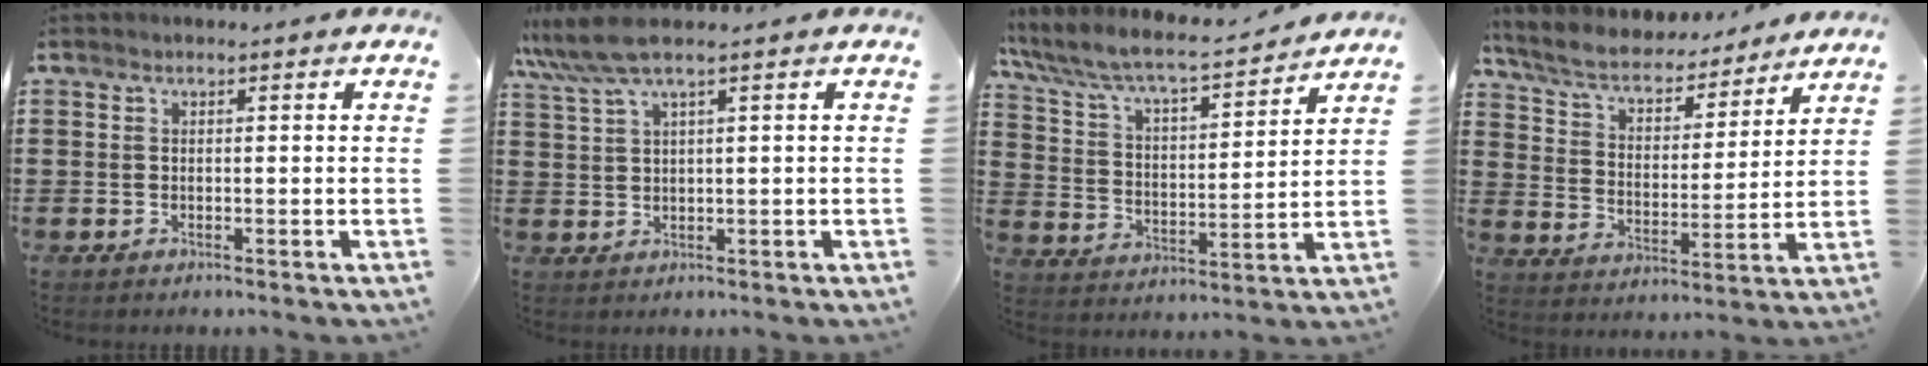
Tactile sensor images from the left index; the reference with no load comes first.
{"total": 6.3, "force": [4.7, 0.4, 4.1], "torque": [-0.103, -0.012, 0.081]}
{"total": 7.0, "force": [6.2, 0.8, 3.0], "torque": [-0.087, -0.040, 0.100]}
{"total": 6.2, "force": [5.5, 1.6, 2.4], "torque": [-0.072, -0.034, 0.091]}